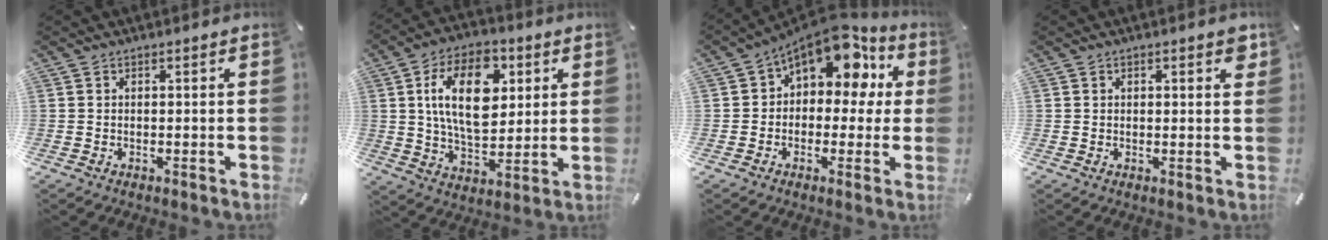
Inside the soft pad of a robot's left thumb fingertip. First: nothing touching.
{"total": 17.7, "force": [4.8, 10.7, 13.3], "torque": [-0.244, 0.007, 0.079]}
{"total": 13.9, "force": [7.1, 8.4, 8.5], "torque": [-0.131, -0.048, 0.125]}
{"total": 1.8, "force": [0.9, 0.9, 1.2], "torque": [-0.017, 0.003, 0.012]}